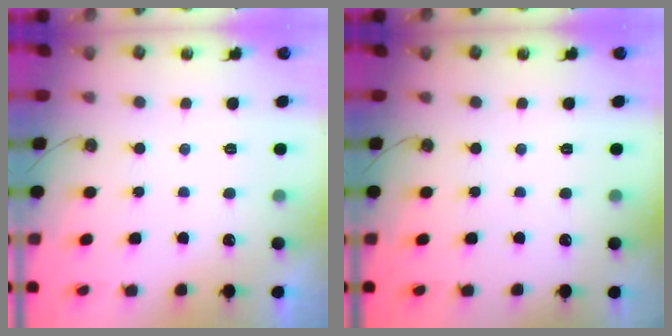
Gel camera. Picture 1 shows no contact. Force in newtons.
{"total": 0.0}